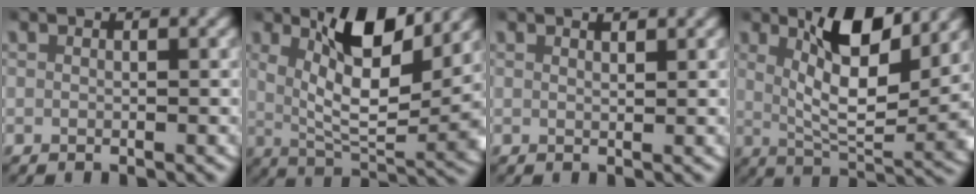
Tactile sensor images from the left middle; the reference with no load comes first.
{"total": 10.0, "force": [3.2, 3.9, 8.7], "torque": [-0.138, -0.012, 0.057]}
{"total": 0.9, "force": [0.9, -0.1, 0.4], "torque": [-0.004, -0.004, 0.015]}
{"total": 9.2, "force": [3.1, 3.1, 8.1], "torque": [-0.128, -0.012, 0.053]}